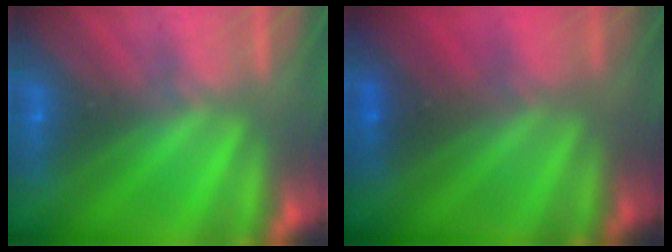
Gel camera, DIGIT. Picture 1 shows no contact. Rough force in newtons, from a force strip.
{"total": 1.7}